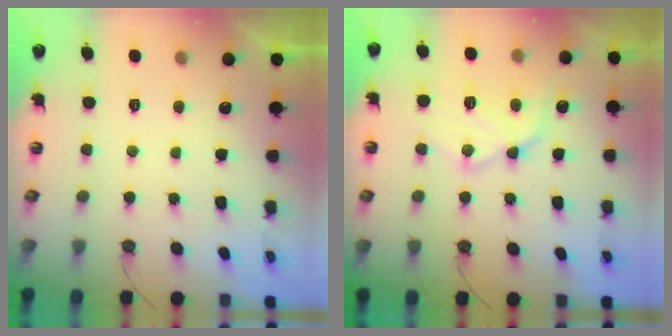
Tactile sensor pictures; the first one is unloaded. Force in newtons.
{"total": 13.8, "press": 13.7, "slide": 1.2}